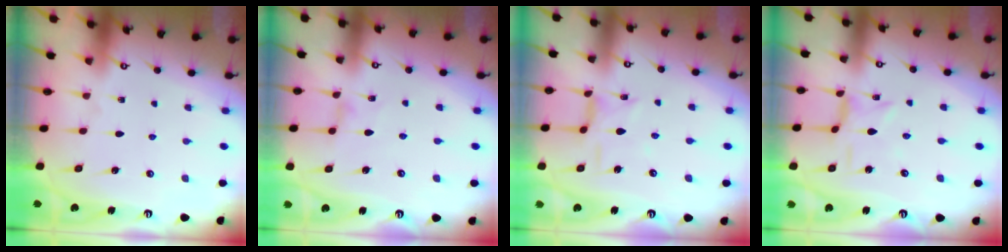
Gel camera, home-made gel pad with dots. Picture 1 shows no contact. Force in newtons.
{"total": 0.9, "press": 0.8, "slide": 0.3}
{"total": 4.9, "press": 4.8, "slide": 0.4}
{"total": 0.6, "press": 0.5, "slide": 0.3}